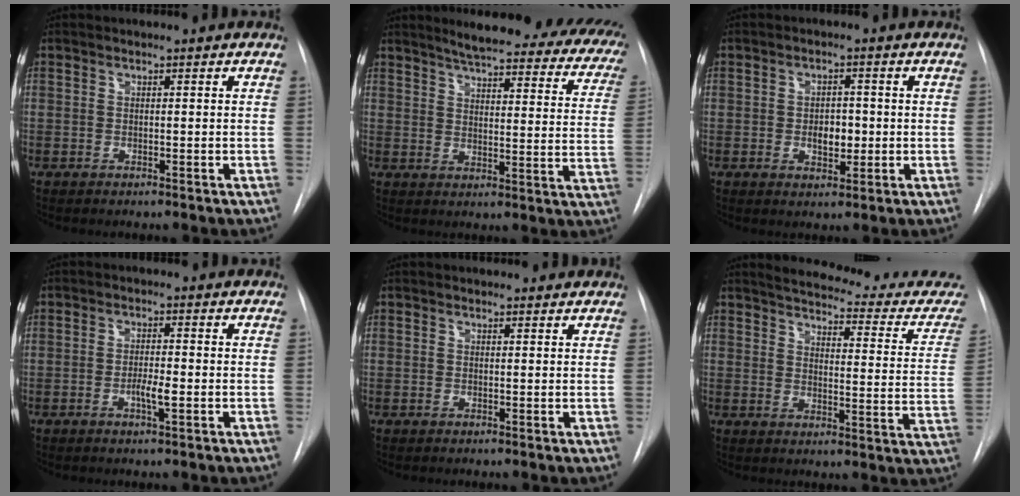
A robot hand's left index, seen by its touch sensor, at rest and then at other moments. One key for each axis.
{"total": 23.0, "fx": 19.3, "fy": 4.3, "fz": 11.8, "tx": -0.144, "ty": -0.051, "tz": 0.207}
{"total": 3.7, "fx": -1.5, "fy": 2.1, "fz": 2.6, "tx": -0.034, "ty": -0.004, "tz": -0.017}
{"total": 3.0, "fx": -2.0, "fy": 0.2, "fz": 2.2, "tx": -0.039, "ty": -0.006, "tz": -0.031}
{"total": 1.8, "fx": 1.7, "fy": 0.7, "fz": 0.2, "tx": -0.001, "ty": 0.003, "tz": 0.010}
{"total": 20.4, "fx": 19.2, "fy": 2.8, "fz": 6.5, "tx": -0.070, "ty": -0.088, "tz": 0.211}